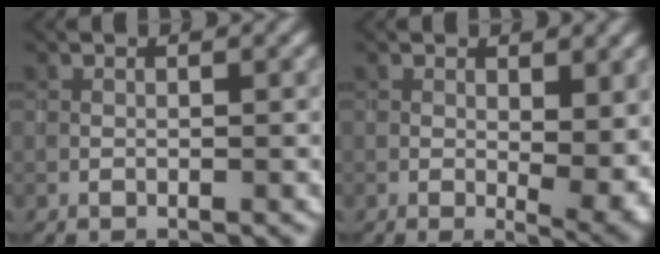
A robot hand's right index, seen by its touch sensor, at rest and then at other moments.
{"total": 5.0, "force": [0.0, 2.4, 4.4], "torque": [-0.060, -0.015, 0.009]}